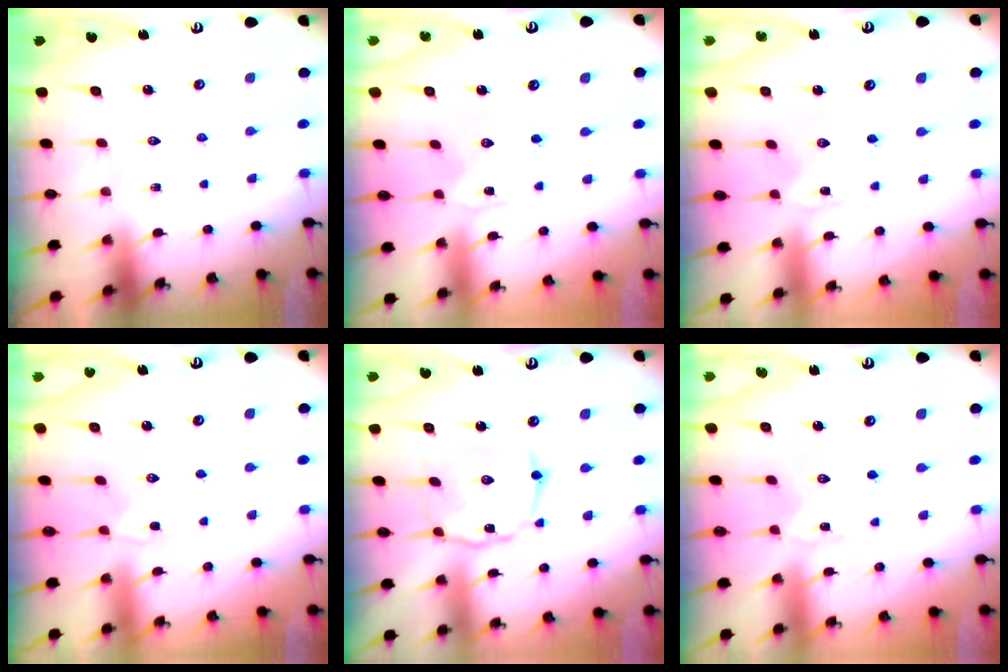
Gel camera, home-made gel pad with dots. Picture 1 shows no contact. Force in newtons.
{"total": 0.0}
{"total": 0.0}
{"total": 2.3, "press": 2.3, "slide": 0.5}
{"total": 7.0, "press": 7.0, "slide": 0.2}
{"total": 1.6, "press": 1.6, "slide": 0.3}